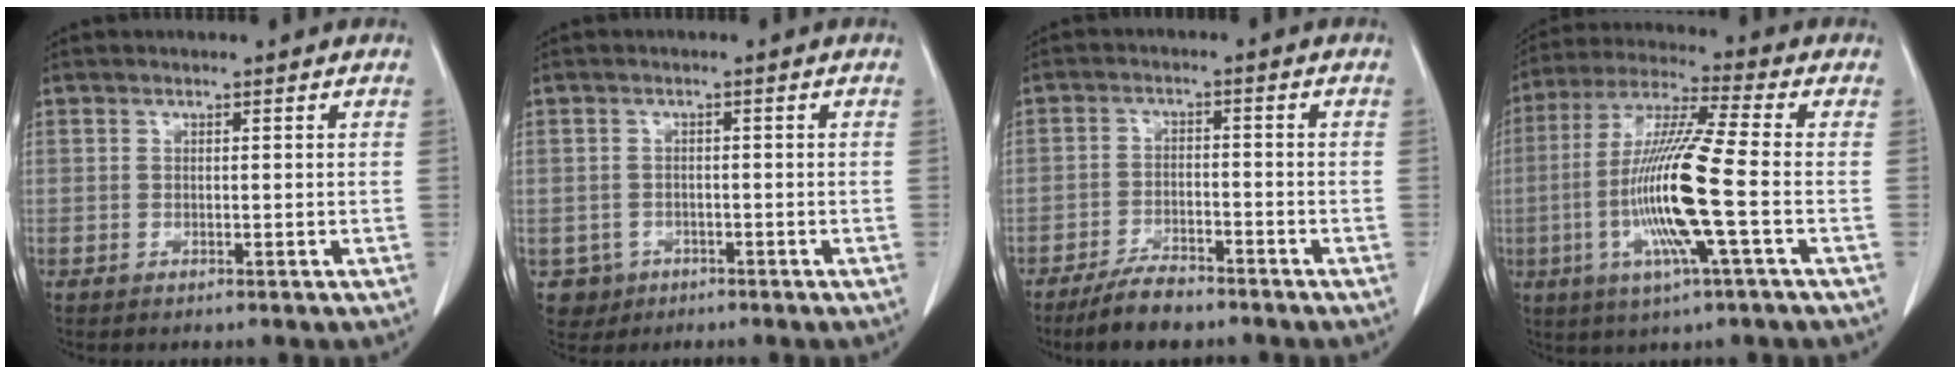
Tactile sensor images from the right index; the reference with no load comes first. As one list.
[{"total": 3.4, "force": [-1.4, 3.1, 0.0], "torque": [0.003, 0.010, -0.021]}, {"total": 6.1, "force": [-5.1, 1.6, 2.9], "torque": [-0.055, -0.008, -0.091]}, {"total": 14.8, "force": [-3.0, -0.2, 14.5], "torque": [-0.295, -0.009, -0.067]}]